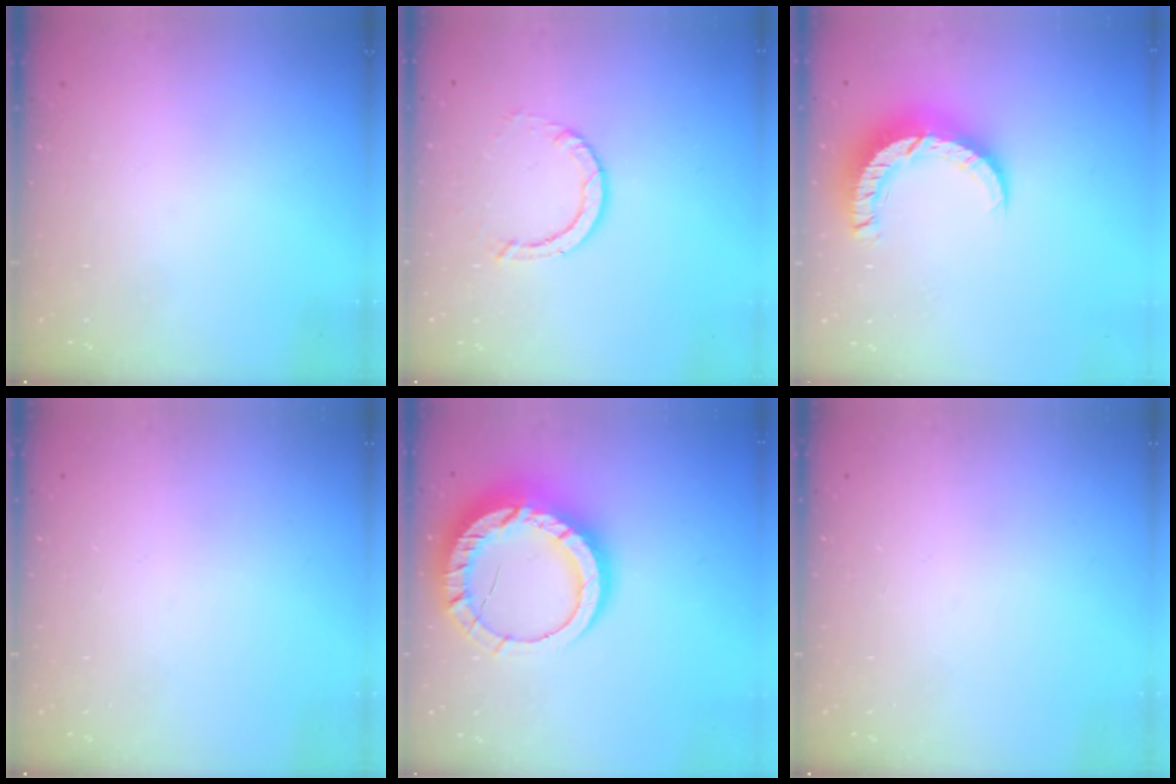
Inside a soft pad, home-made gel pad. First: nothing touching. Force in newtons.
{"total": 2.9, "press": 2.9, "slide": 0.2}
{"total": 8.9, "press": 8.9, "slide": 0.9}
{"total": 0.0}
{"total": 17.9, "press": 17.9, "slide": 1.4}
{"total": 0.0}